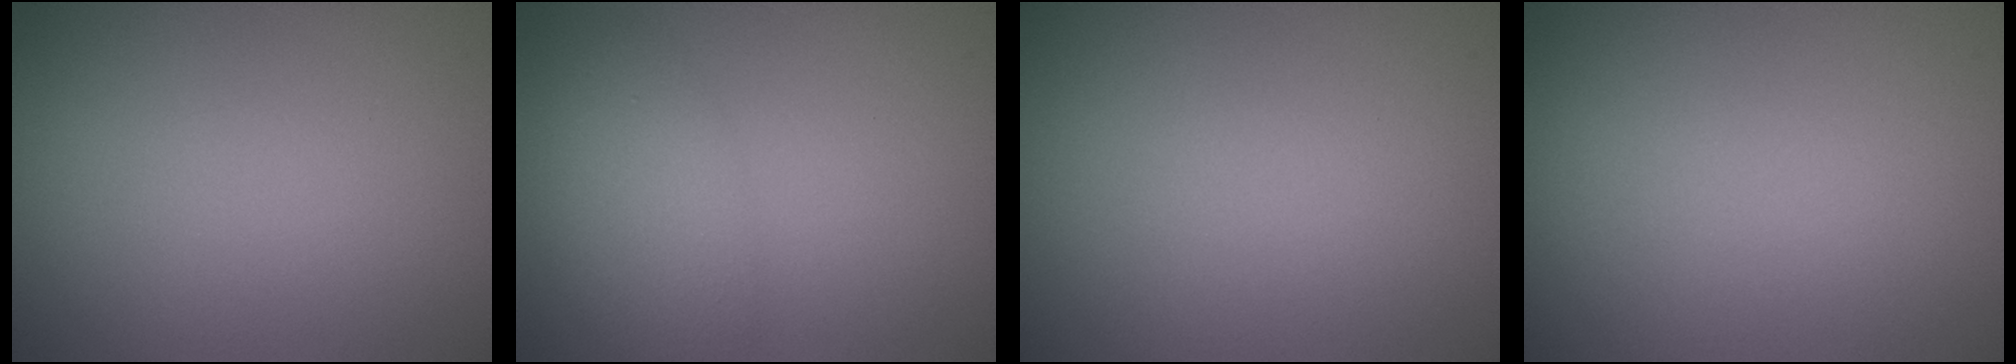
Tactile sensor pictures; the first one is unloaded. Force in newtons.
{"total": 3.0, "press": 3.0, "slide": 0.1}
{"total": 0.0}
{"total": 0.0}